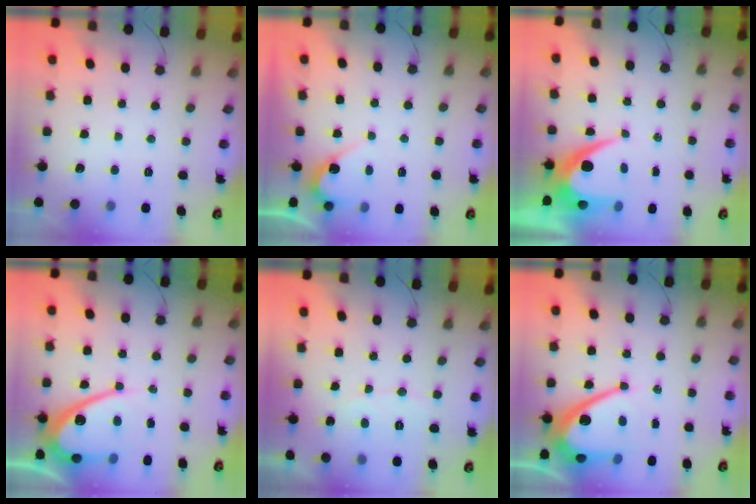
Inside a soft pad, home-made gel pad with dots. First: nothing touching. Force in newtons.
{"total": 5.9, "press": 5.9, "slide": 0.2}
{"total": 9.4, "press": 9.4, "slide": 0.7}
{"total": 12.6, "press": 12.6, "slide": 0.9}
{"total": 4.5, "press": 4.5, "slide": 0.4}
{"total": 12.8, "press": 12.8, "slide": 0.9}